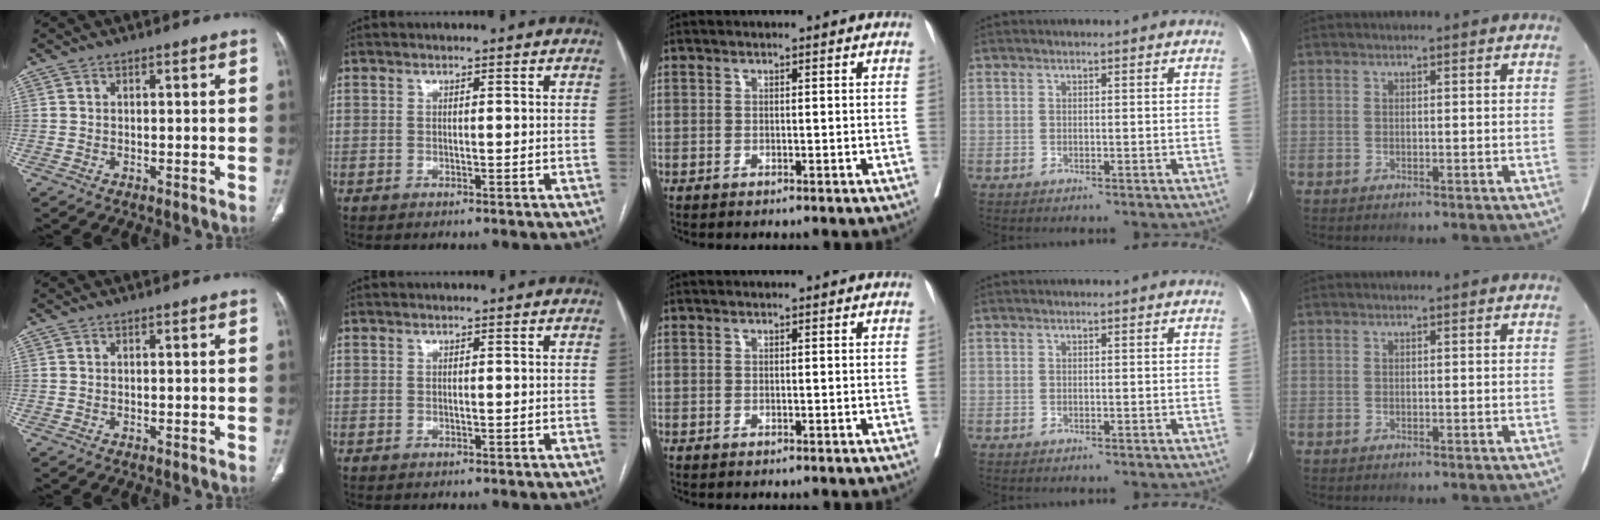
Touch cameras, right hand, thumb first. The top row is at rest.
{}